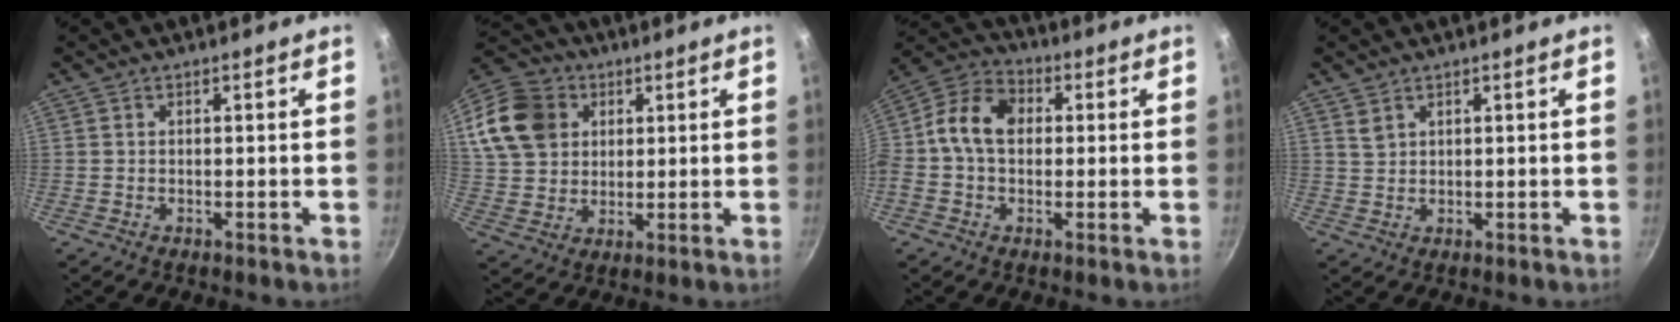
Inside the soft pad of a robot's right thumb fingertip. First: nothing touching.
{"total": 16.5, "force": [5.7, 13.3, 7.9], "torque": [-0.151, 0.011, 0.107]}
{"total": 11.6, "force": [0.8, 8.5, 7.9], "torque": [-0.123, 0.028, -0.009]}
{"total": 1.9, "force": [1.3, 1.2, 0.8], "torque": [-0.010, -0.002, 0.029]}